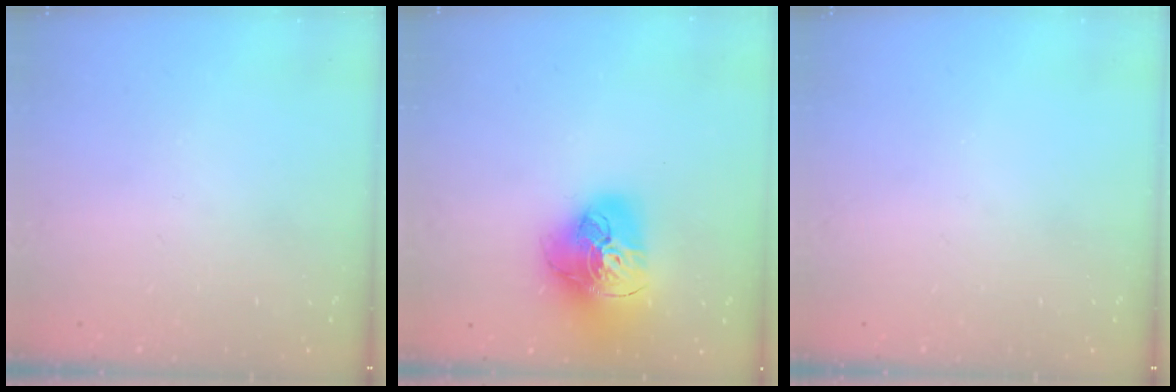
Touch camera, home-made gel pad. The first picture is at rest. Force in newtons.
{"total": 21.0, "press": 20.9, "slide": 2.1}
{"total": 0.0}